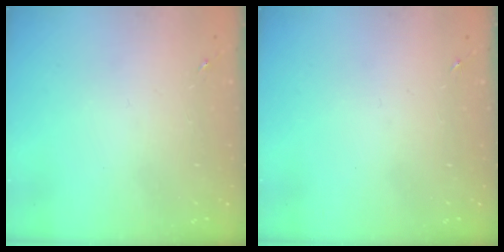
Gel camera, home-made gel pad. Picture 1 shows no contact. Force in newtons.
{"total": 0.0}